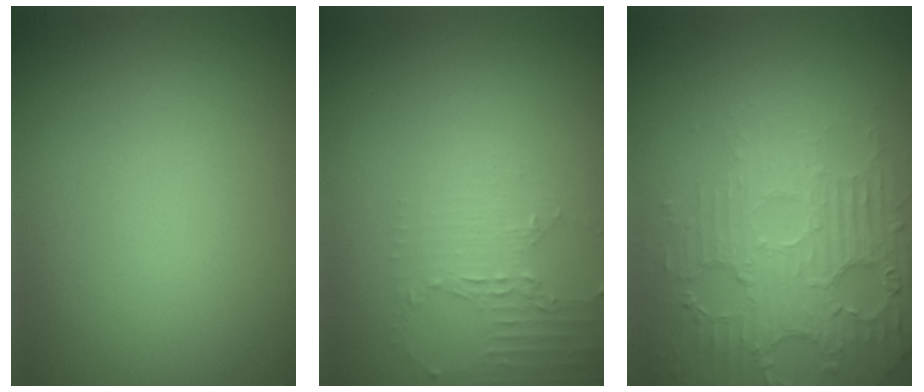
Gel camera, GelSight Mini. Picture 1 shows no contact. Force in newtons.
{"total": 2.0, "press": 1.5, "slide": 1.4}
{"total": 4.1, "press": 3.7, "slide": 1.8}